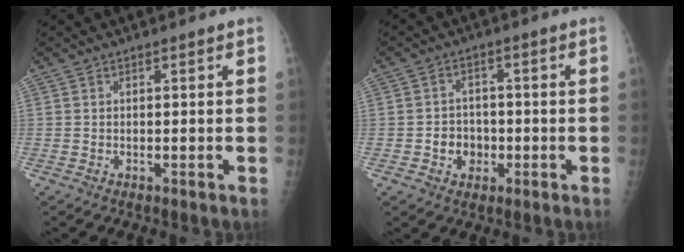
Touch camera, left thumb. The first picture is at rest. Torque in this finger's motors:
{"motor_torque": [-0.05, 0.06, 0.09, 0.00, 0.00]}